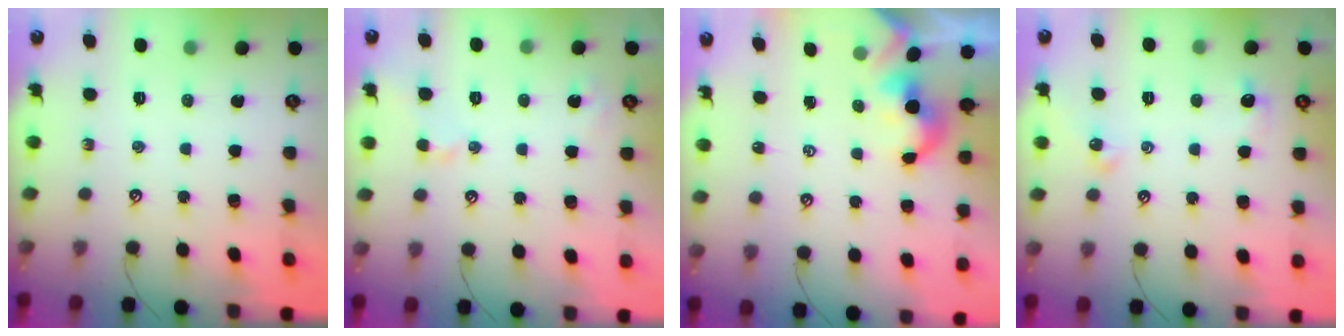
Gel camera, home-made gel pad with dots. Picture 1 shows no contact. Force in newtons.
{"total": 2.1, "press": 2.0, "slide": 0.6}
{"total": 2.2, "press": 2.2, "slide": 0.4}
{"total": 2.9, "press": 2.8, "slide": 0.6}